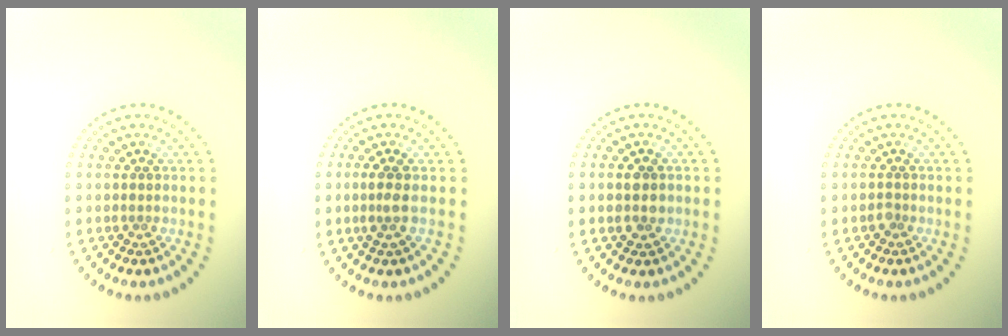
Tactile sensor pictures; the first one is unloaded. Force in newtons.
{"total": 1.6, "press": 1.3, "slide": 1.0}
{"total": 2.6, "press": 2.6, "slide": 0.1}
{"total": 0.8, "press": 0.6, "slide": 0.5}